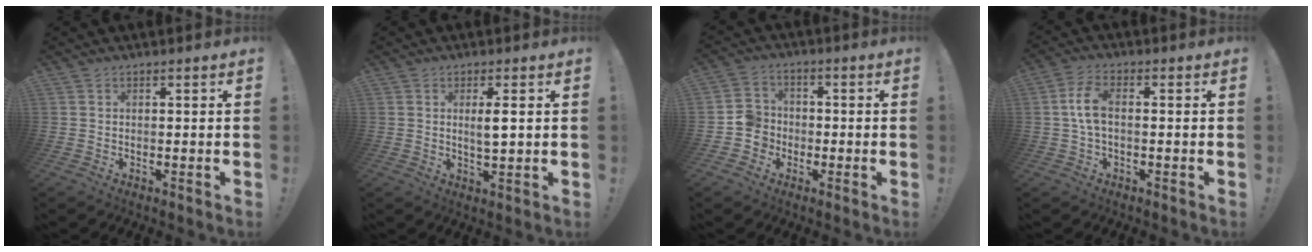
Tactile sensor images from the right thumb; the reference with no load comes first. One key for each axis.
{"total": 4.0, "fx": 0.8, "fy": 0.9, "fz": 3.9, "tx": -0.059, "ty": -0.010, "tz": 0.010}
{"total": 6.9, "fx": -2.6, "fy": 6.2, "fz": 1.7, "tx": -0.026, "ty": 0.027, "tz": -0.047}
{"total": 7.1, "fx": 0.2, "fy": 3.3, "fz": 6.3, "tx": -0.137, "ty": 0.005, "tz": 0.006}